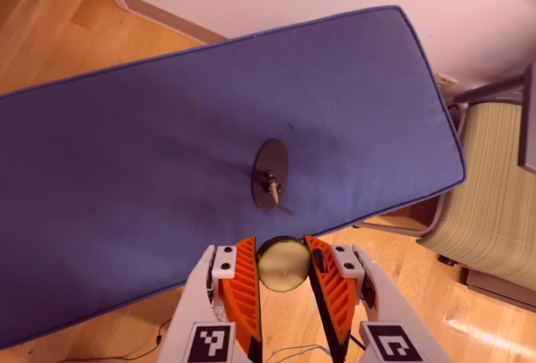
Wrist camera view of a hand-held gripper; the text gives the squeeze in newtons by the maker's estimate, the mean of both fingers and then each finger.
{"total": 9.7, "left": 9.8, "right": 9.6}